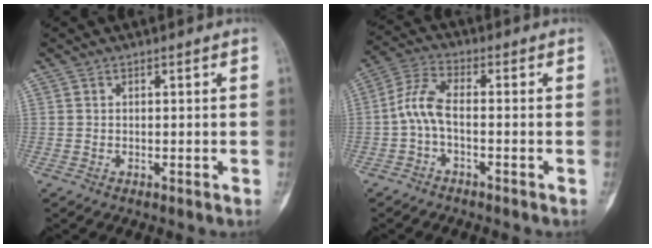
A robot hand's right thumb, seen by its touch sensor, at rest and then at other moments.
{"total": 6.1, "force": [-1.4, 2.5, 5.3], "torque": [-0.117, 0.026, -0.037]}